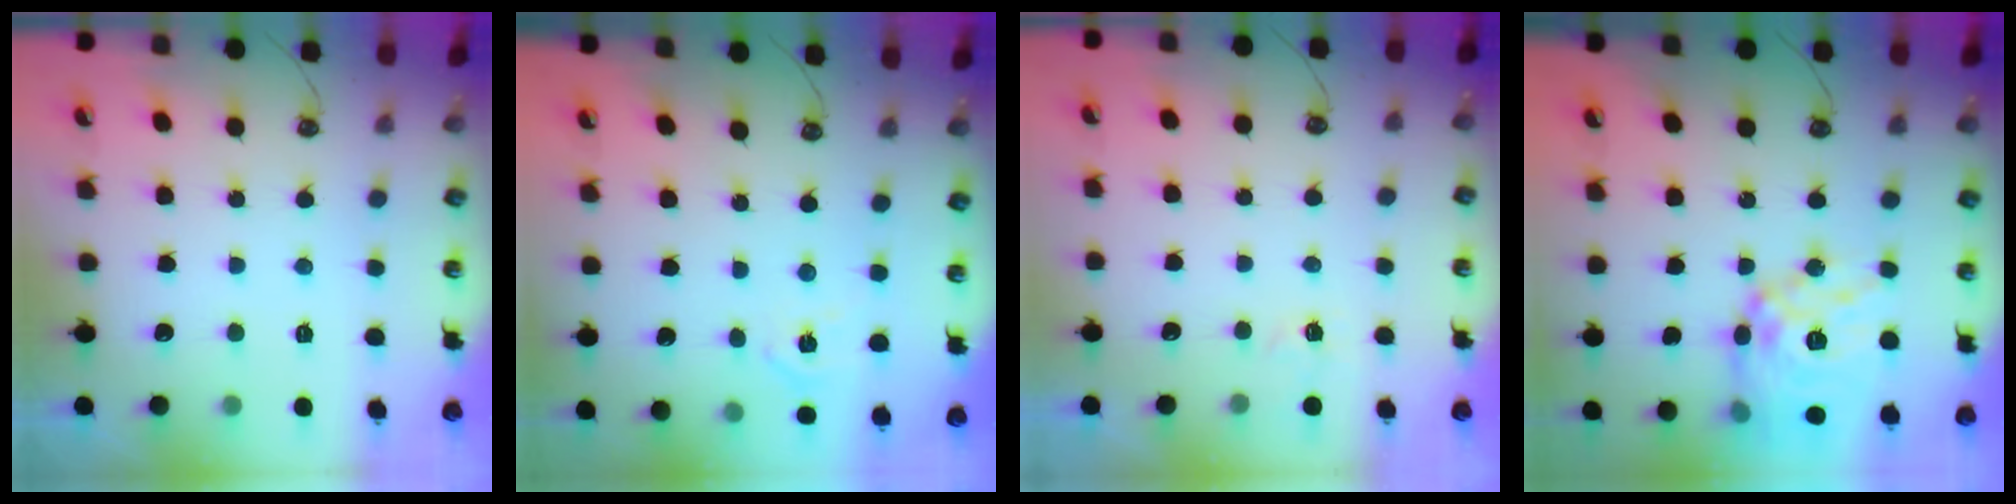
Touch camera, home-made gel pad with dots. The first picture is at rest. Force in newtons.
{"total": 5.3, "press": 5.3, "slide": 0.3}
{"total": 2.6, "press": 2.6, "slide": 0.4}
{"total": 19.2, "press": 19.1, "slide": 1.8}